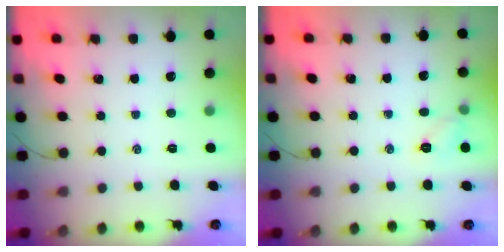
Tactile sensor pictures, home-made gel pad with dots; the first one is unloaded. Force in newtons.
{"total": 6.4, "press": 6.1, "slide": 1.8}